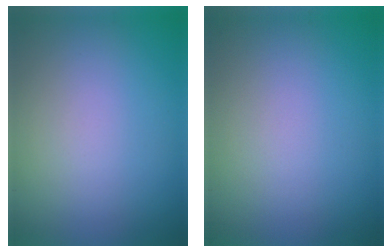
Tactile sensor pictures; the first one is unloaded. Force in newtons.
{"total": 0.0}